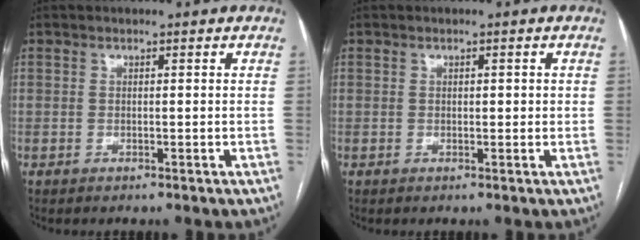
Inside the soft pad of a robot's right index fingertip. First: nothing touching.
{"total": 1.3, "force": [0.2, 0.7, 1.1], "torque": [-0.014, 0.001, 0.003]}